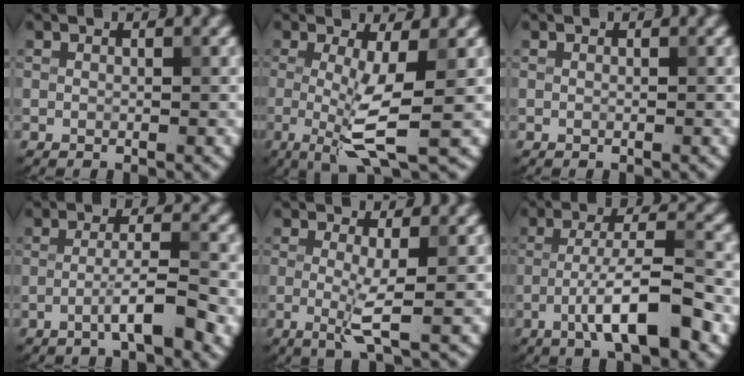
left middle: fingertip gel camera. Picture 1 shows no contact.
{"total": 5.5, "force": [-0.6, 1.2, 5.3], "torque": [-0.100, -0.013, -0.013]}
{"total": 0.0}
{"total": 4.2, "force": [-1.8, 0.6, 3.8], "torque": [-0.064, 0.009, -0.035]}
{"total": 2.9, "force": [-0.2, 0.3, 2.9], "torque": [-0.060, -0.011, -0.005]}
{"total": 7.5, "force": [-3.0, 1.5, 6.7], "torque": [-0.110, 0.011, -0.054]}